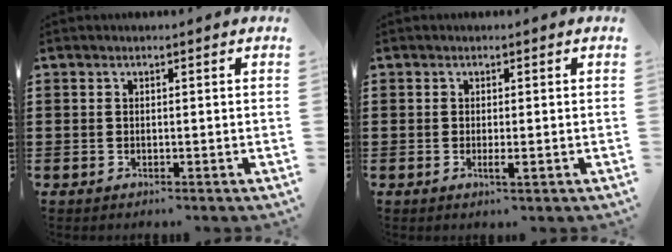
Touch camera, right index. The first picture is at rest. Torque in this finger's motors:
{"motor_torque": [0.06, -0.01, 0.02, 0.00]}